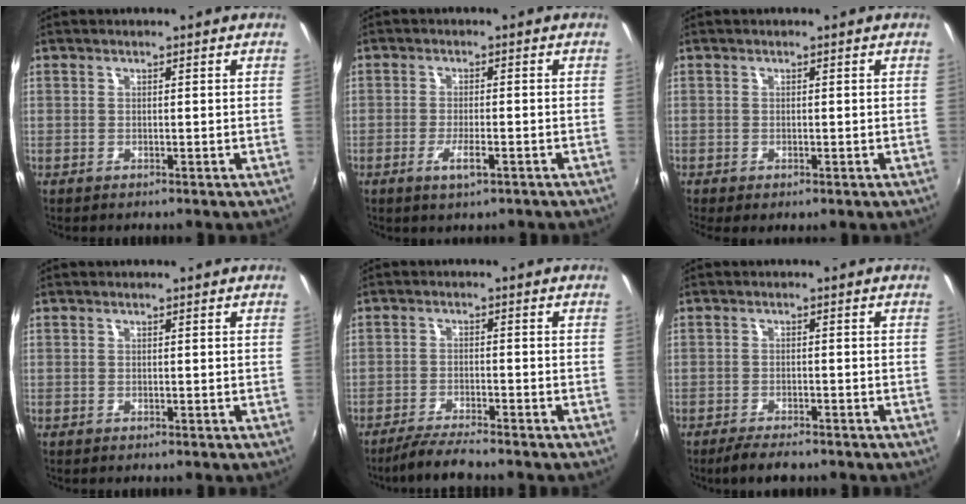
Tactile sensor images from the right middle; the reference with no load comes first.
{"total": 3.8, "force": [-2.1, 0.8, 3.1], "torque": [-0.067, -0.006, -0.036]}
{"total": 1.5, "force": [-0.7, 0.5, 1.3], "torque": [-0.022, -0.007, -0.008]}
{"total": 0.0}
{"total": 5.6, "force": [-5.0, -0.1, 2.5], "torque": [-0.068, -0.013, -0.091]}
{"total": 4.7, "force": [-3.9, 1.1, 2.4], "torque": [-0.059, -0.013, -0.069]}